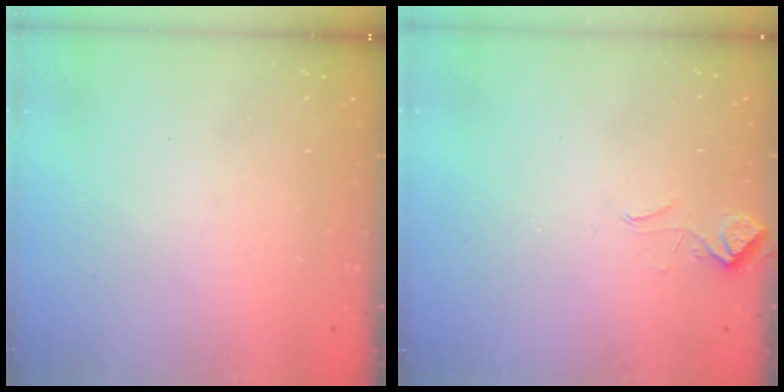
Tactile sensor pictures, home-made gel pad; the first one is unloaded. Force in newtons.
{"total": 2.2, "press": 2.1, "slide": 0.7}